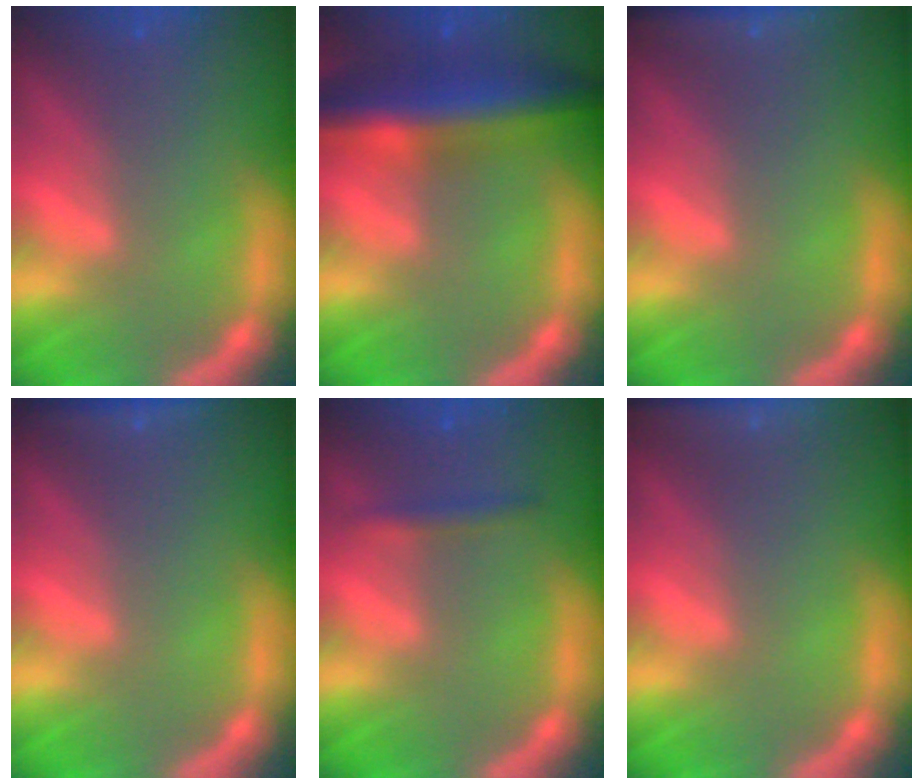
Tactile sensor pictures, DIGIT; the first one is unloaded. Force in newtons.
{"total": 7.9}
{"total": 4.0}
{"total": 1.9}
{"total": 1.4}
{"total": 5.5}